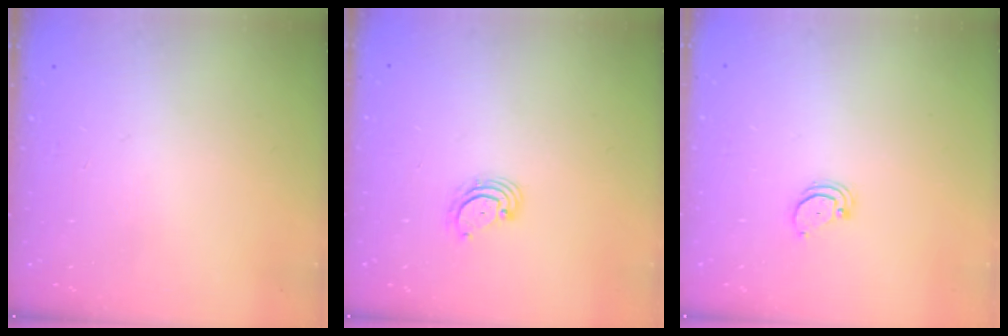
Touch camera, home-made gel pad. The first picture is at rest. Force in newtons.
{"total": 2.9, "press": 2.9, "slide": 0.4}
{"total": 2.1, "press": 2.1, "slide": 0.2}